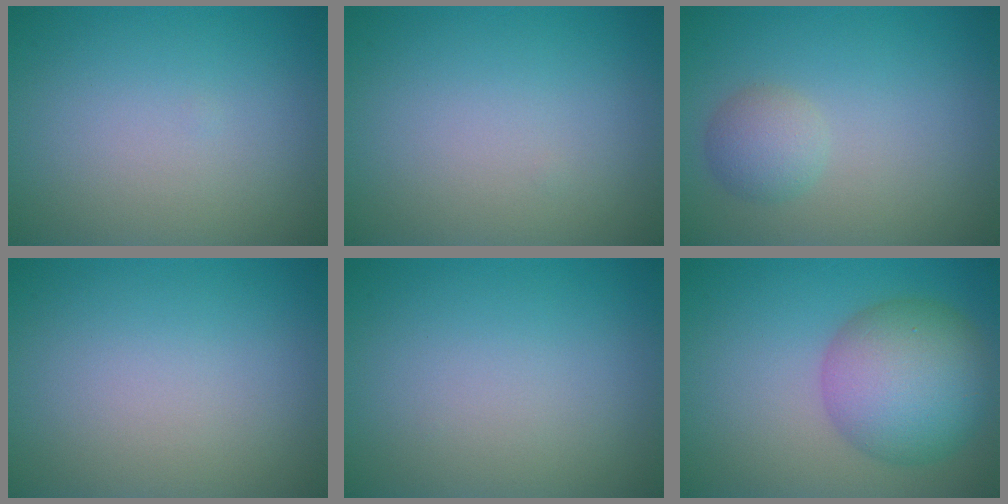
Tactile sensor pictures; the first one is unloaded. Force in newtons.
{"total": 0.0}
{"total": 2.2, "press": 2.2, "slide": 0.1}
{"total": 0.0}
{"total": 0.0}
{"total": 8.1, "press": 8.1, "slide": 0.2}